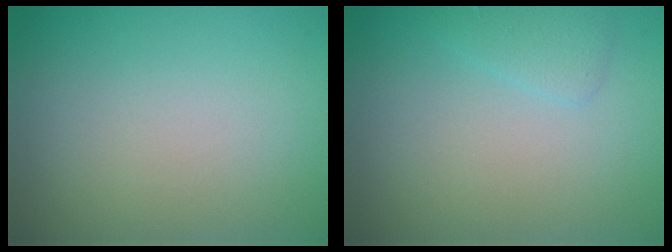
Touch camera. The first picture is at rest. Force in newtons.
{"total": 1.4, "press": 1.4, "slide": 0.1}